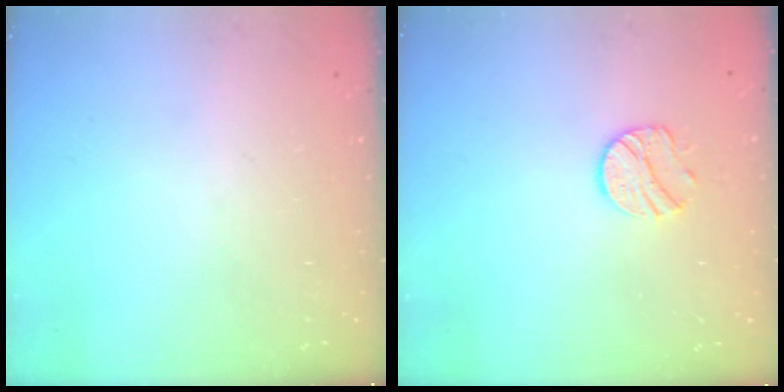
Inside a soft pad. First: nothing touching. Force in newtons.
{"total": 8.8, "press": 8.8, "slide": 0.2}